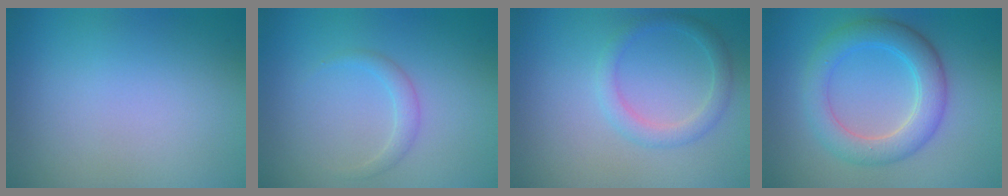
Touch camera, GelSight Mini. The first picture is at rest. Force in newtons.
{"total": 1.4, "press": 1.4, "slide": 0.1}
{"total": 2.2, "press": 2.2, "slide": 0.1}
{"total": 5.1, "press": 5.0, "slide": 0.4}